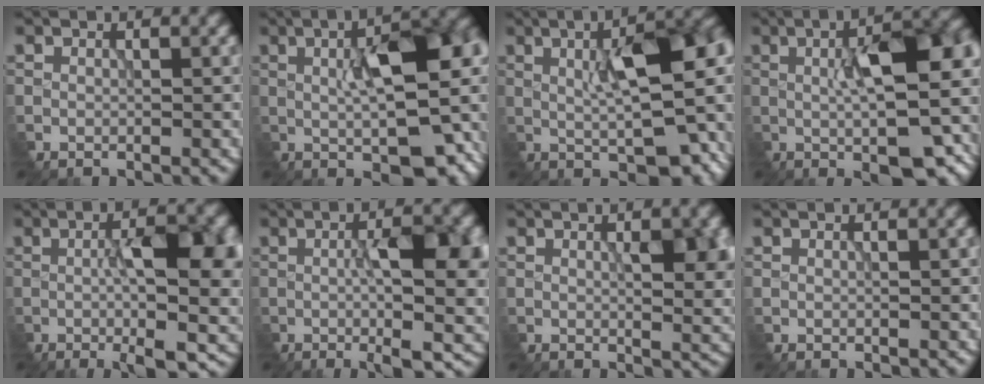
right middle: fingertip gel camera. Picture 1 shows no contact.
{"total": 14.7, "force": [-0.8, 6.0, 13.4], "torque": [-0.157, 0.003, 0.007]}
{"total": 13.3, "force": [-0.4, 4.9, 12.3], "torque": [-0.145, 0.009, 0.007]}
{"total": 14.1, "force": [-1.9, 5.2, 13.0], "torque": [-0.150, 0.003, -0.017]}
{"total": 10.8, "force": [-1.6, 3.2, 10.2], "torque": [-0.149, -0.014, -0.018]}
{"total": 9.6, "force": [-1.2, 2.7, 9.2], "torque": [-0.136, -0.016, -0.011]}
{"total": 4.6, "force": [0.6, 1.7, 4.2], "torque": [-0.058, -0.009, 0.017]}
{"total": 0.0}